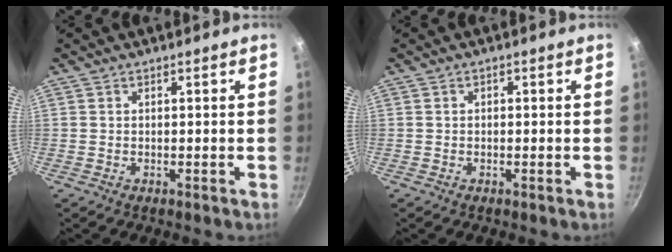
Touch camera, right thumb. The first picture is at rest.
{"total": 0.7, "force": [-0.1, 0.6, 0.4], "torque": [-0.005, 0.005, -0.001]}